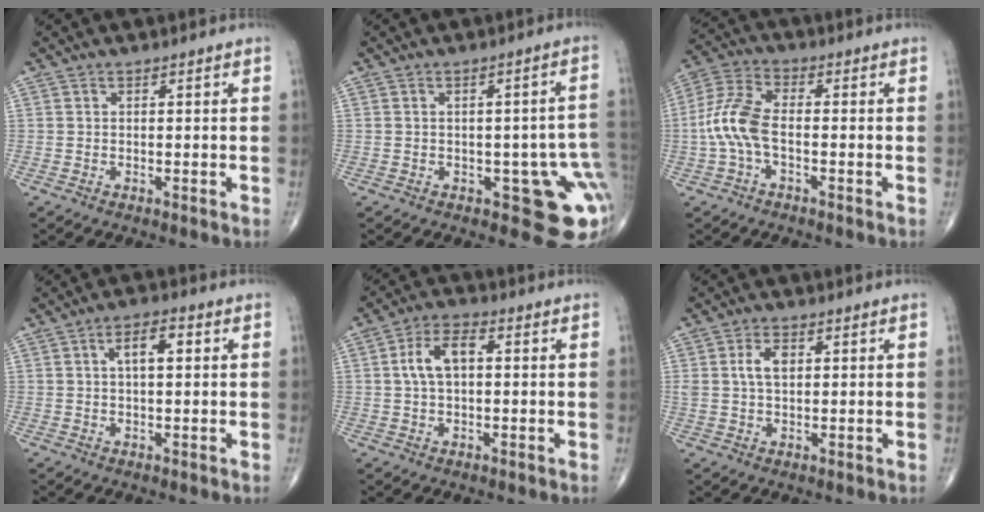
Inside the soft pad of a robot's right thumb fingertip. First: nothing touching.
{"total": 10.4, "force": [-2.6, 4.7, 9.0], "torque": [-0.076, 0.006, -0.024]}
{"total": 8.7, "force": [-1.6, 4.2, 7.5], "torque": [-0.173, 0.027, -0.040]}
{"total": 5.2, "force": [1.2, 2.2, 4.5], "torque": [-0.068, 0.009, 0.017]}
{"total": 7.0, "force": [0.9, 3.7, 5.8], "torque": [-0.113, 0.018, 0.011]}
{"total": 4.4, "force": [1.1, 2.5, 3.5], "torque": [-0.065, 0.002, 0.023]}